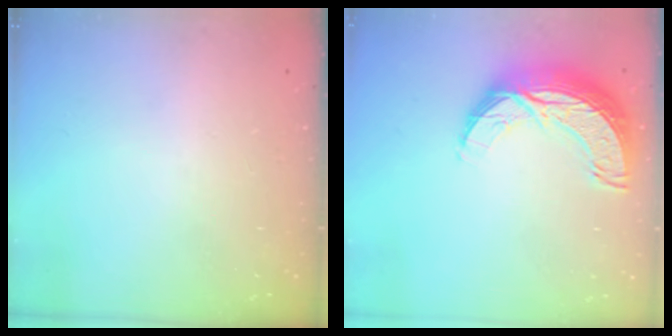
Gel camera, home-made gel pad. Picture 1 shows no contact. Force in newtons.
{"total": 12.4, "press": 12.4, "slide": 0.9}